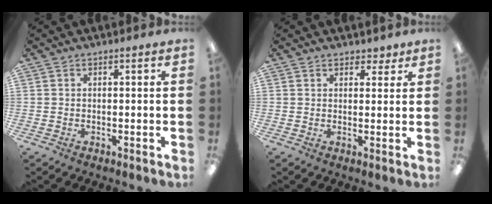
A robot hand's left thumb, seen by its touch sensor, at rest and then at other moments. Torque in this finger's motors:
{"motor_torque": [-0.06, 0.04, -0.19, -0.24, 0.00]}